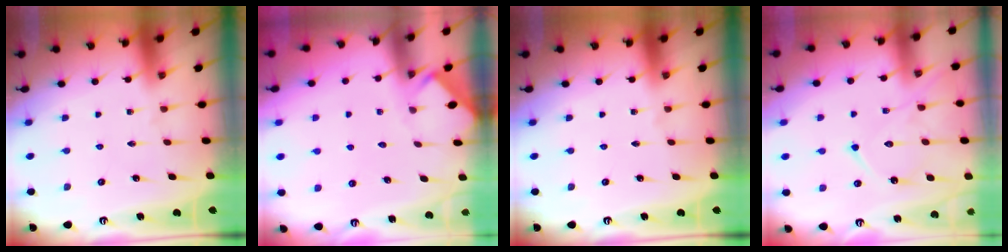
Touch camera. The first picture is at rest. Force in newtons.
{"total": 4.2, "press": 4.2, "slide": 0.5}
{"total": 0.0}
{"total": 13.3, "press": 13.2, "slide": 0.7}